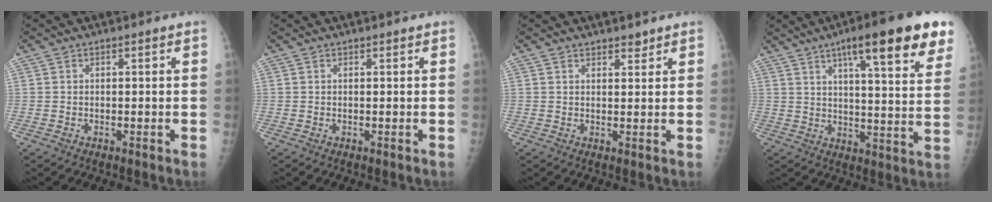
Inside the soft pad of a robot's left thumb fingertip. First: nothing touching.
{"total": 0.0}
{"total": 1.9, "force": [1.7, 0.8, 0.6], "torque": [0.005, -0.010, 0.023]}
{"total": 20.4, "force": [11.9, 3.9, 16.1], "torque": [-0.200, -0.035, 0.162]}